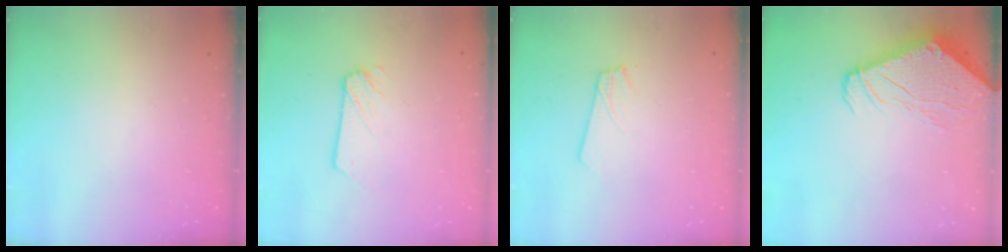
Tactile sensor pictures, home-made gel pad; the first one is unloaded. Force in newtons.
{"total": 2.2, "press": 2.2, "slide": 0.0}
{"total": 1.9, "press": 1.9, "slide": 0.1}
{"total": 13.5, "press": 13.4, "slide": 1.6}